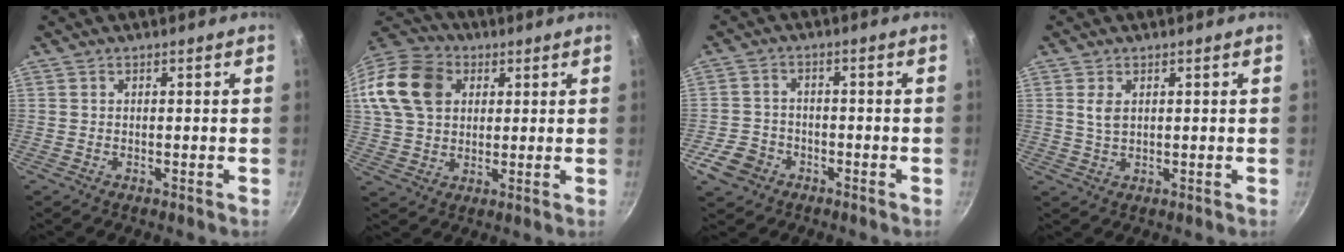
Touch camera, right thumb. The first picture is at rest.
{"total": 19.2, "force": [5.8, 14.6, 10.9], "torque": [-0.224, 0.025, 0.098]}
{"total": 6.1, "force": [-3.2, 4.7, 2.2], "torque": [-0.035, 0.028, -0.054]}
{"total": 3.0, "force": [0.9, 1.8, 2.2], "torque": [-0.039, -0.006, 0.019]}